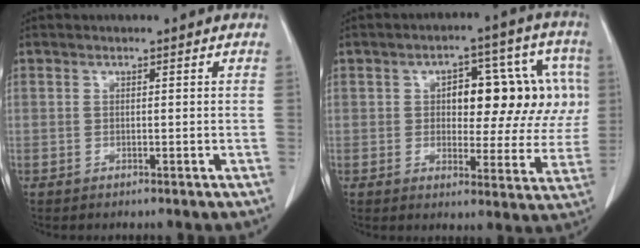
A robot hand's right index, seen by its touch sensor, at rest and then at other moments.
{"total": 13.6, "force": [2.4, 6.5, 11.7], "torque": [-0.139, 0.035, 0.036]}